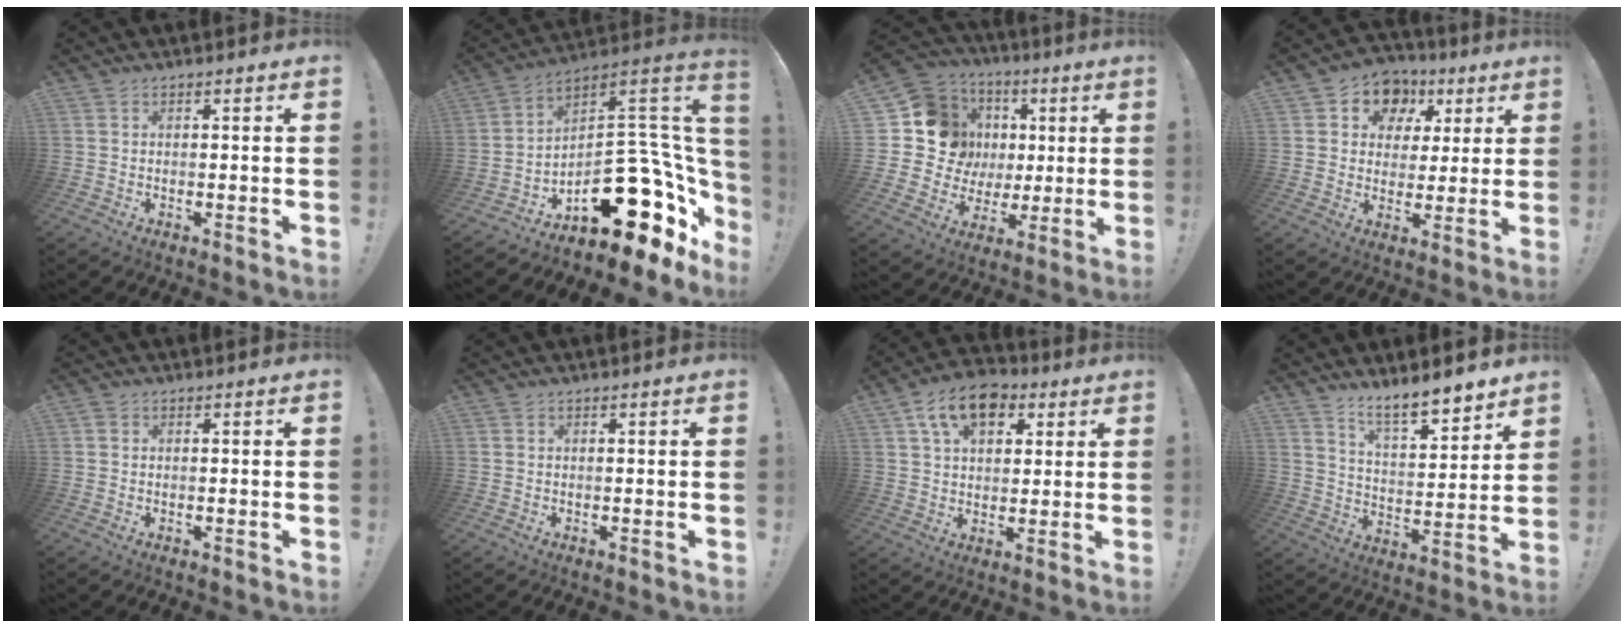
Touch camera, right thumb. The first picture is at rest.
{"total": 21.1, "force": [-6.1, 11.5, 16.6], "torque": [-0.204, 0.014, -0.077]}
{"total": 16.8, "force": [3.7, 15.0, 6.7], "torque": [-0.095, -0.016, 0.102]}
{"total": 9.8, "force": [3.8, 8.4, 3.3], "torque": [-0.046, -0.016, 0.076]}
{"total": 0.6, "force": [0.1, 0.6, 0.1], "torque": [-0.001, 0.003, 0.002]}
{"total": 0.0}
{"total": 12.9, "force": [5.8, 8.7, 7.6], "torque": [-0.123, -0.006, 0.110]}
{"total": 9.9, "force": [8.7, 2.2, 4.2], "torque": [-0.062, -0.069, 0.157]}